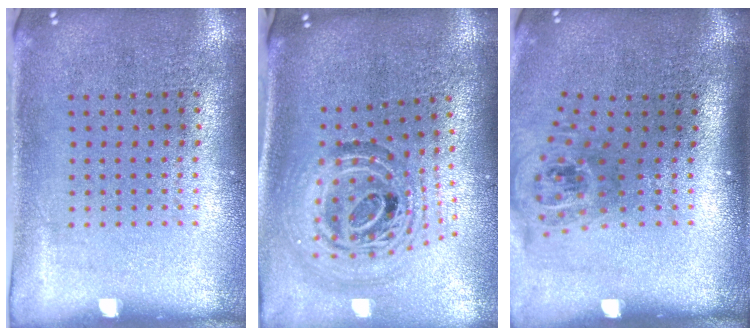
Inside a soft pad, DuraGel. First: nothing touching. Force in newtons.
{"total": 1.8, "press": 1.5, "slide": 1.0}
{"total": 1.7, "press": 1.2, "slide": 1.2}